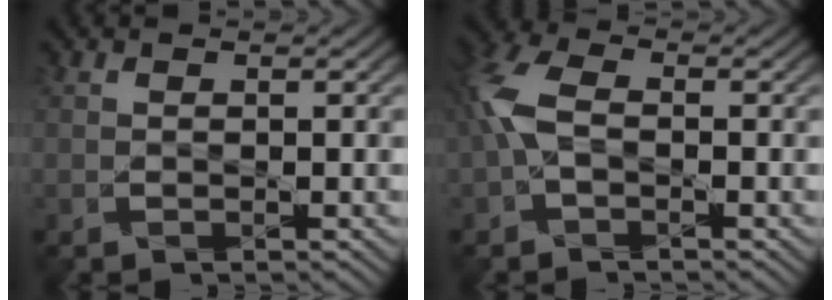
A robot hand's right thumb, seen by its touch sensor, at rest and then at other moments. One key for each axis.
{"total": 5.9, "fx": -0.8, "fy": 3.2, "fz": 4.9, "tx": -0.141, "ty": 0.010, "tz": -0.025}